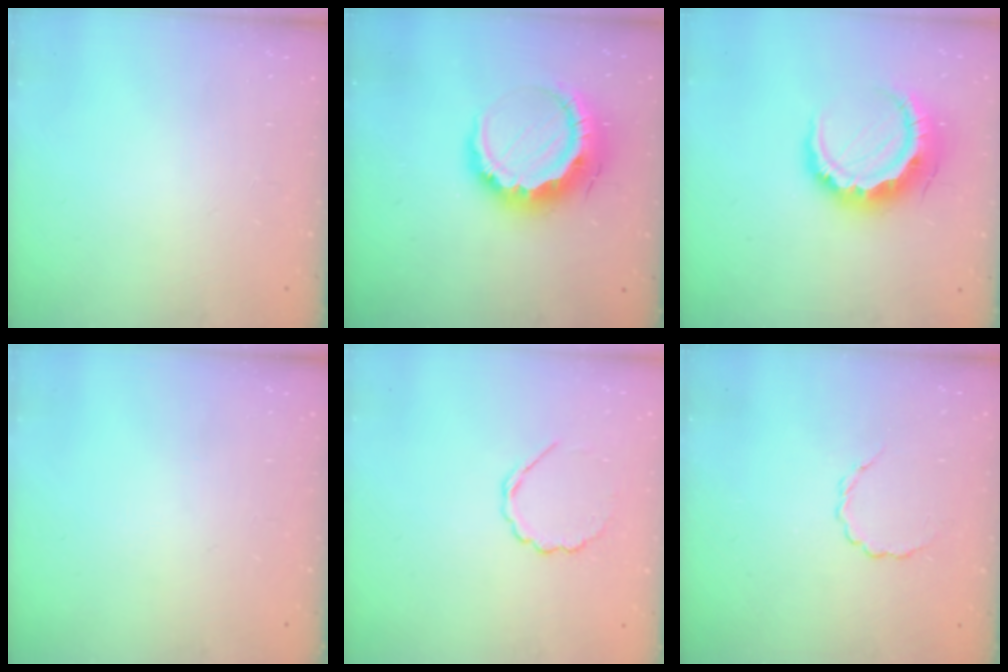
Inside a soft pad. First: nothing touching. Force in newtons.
{"total": 14.2, "press": 14.2, "slide": 0.5}
{"total": 13.8, "press": 13.8, "slide": 0.5}
{"total": 0.0}
{"total": 5.8, "press": 5.6, "slide": 1.8}
{"total": 2.9, "press": 2.7, "slide": 1.0}